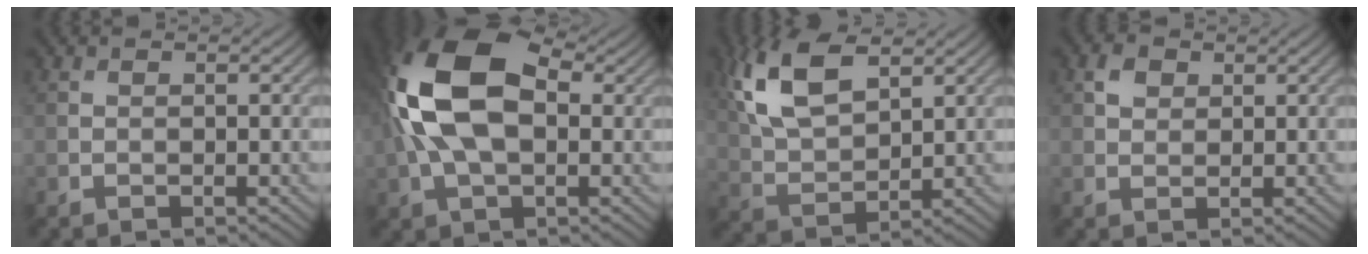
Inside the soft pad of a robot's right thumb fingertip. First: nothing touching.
{"total": 15.8, "force": [2.2, 9.0, 12.9], "torque": [-0.276, 0.022, 0.026]}
{"total": 10.9, "force": [5.1, 5.3, 8.1], "torque": [-0.202, 0.013, 0.103]}
{"total": 2.3, "force": [1.1, 1.7, 1.1], "torque": [-0.023, 0.003, 0.019]}